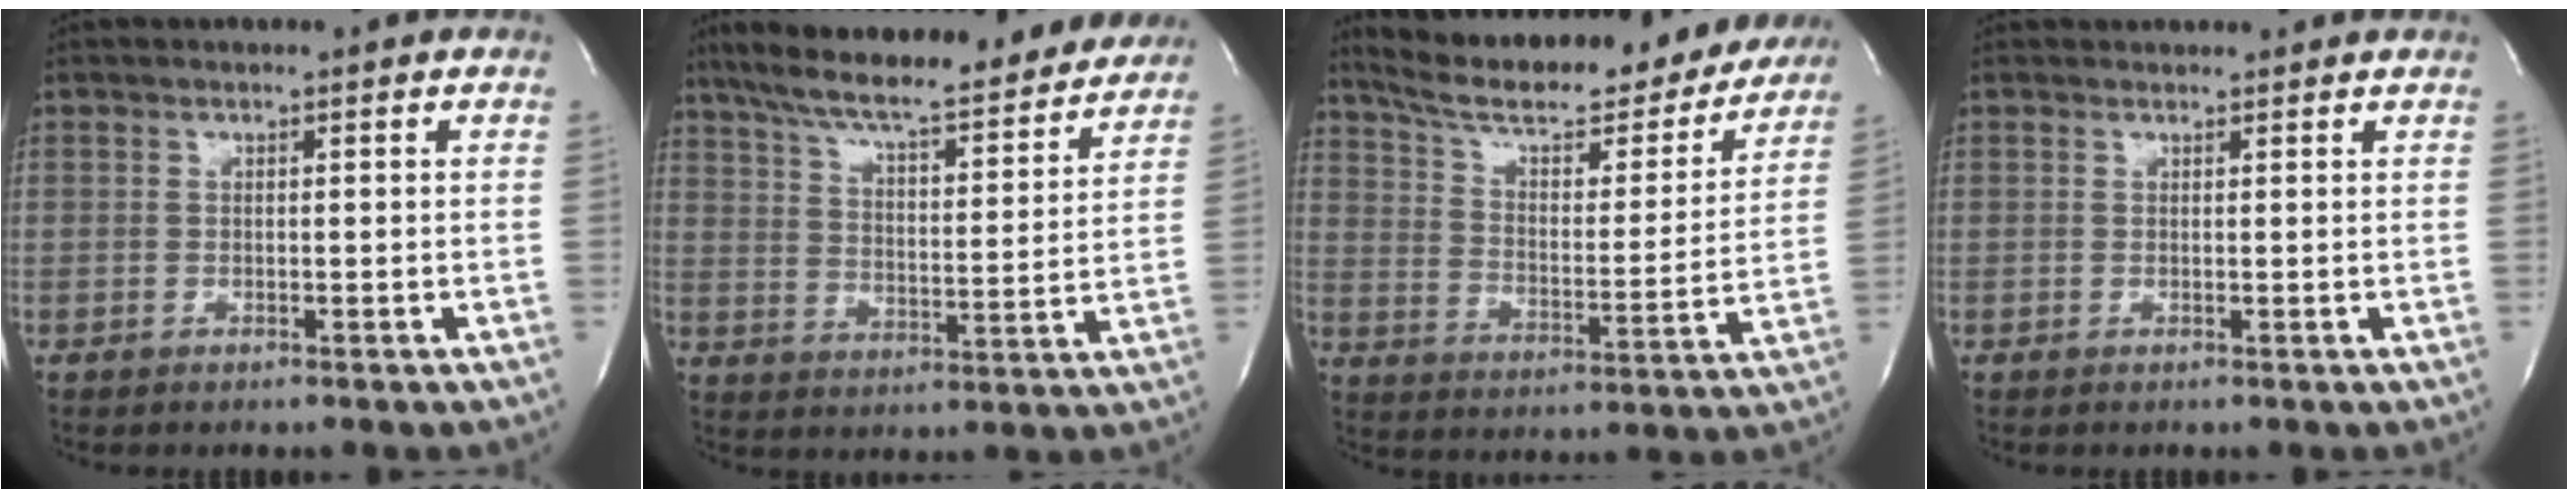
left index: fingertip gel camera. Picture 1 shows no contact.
{"total": 22.2, "force": [19.2, 3.8, 10.3], "torque": [-0.168, 0.009, 0.270]}
{"total": 25.9, "force": [22.6, 6.5, 10.8], "torque": [-0.176, -0.012, 0.311]}
{"total": 2.7, "force": [2.6, 0.5, 0.1], "torque": [-0.006, 0.019, 0.032]}